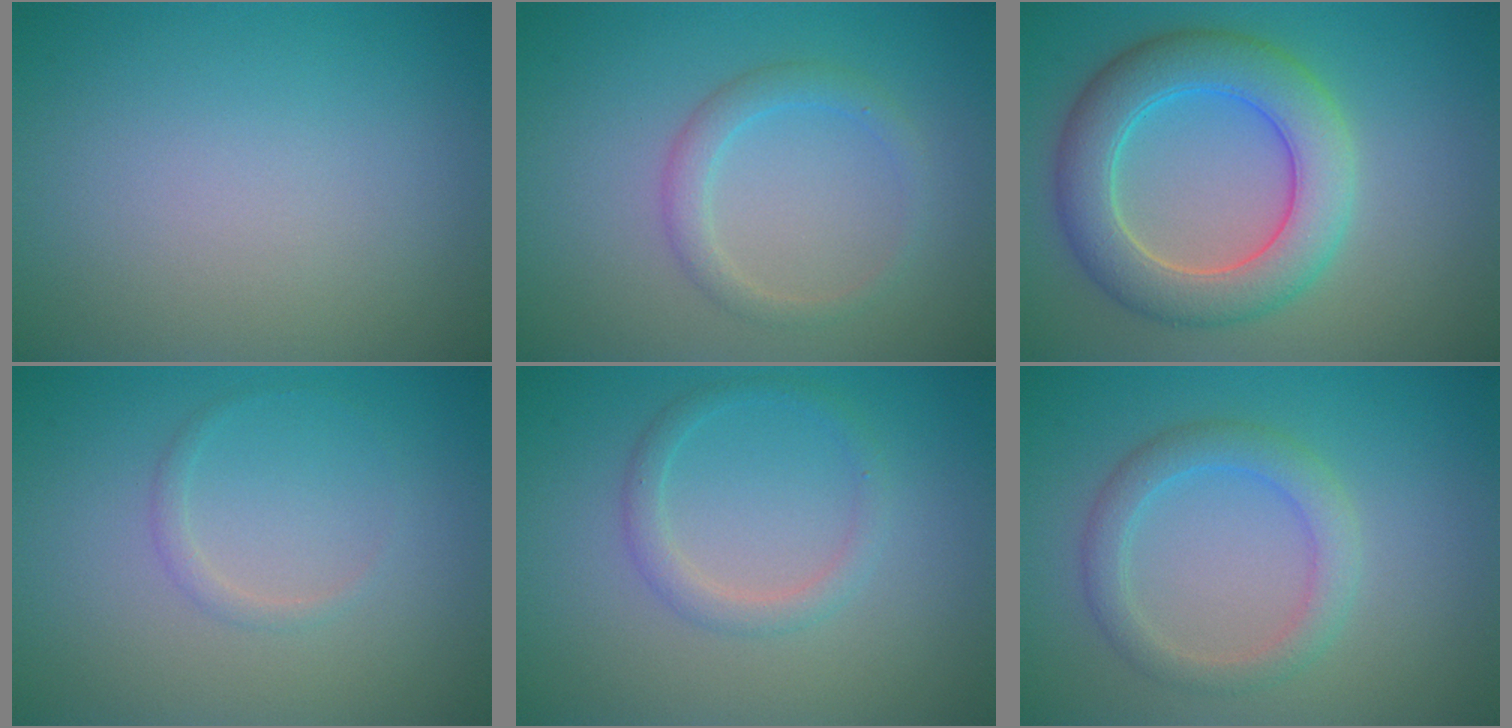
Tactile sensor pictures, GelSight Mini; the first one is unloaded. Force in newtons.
{"total": 2.0, "press": 2.0, "slide": 0.2}
{"total": 7.0, "press": 7.0, "slide": 0.6}
{"total": 1.0, "press": 1.0, "slide": 0.1}
{"total": 1.9, "press": 1.8, "slide": 0.1}
{"total": 2.9, "press": 2.9, "slide": 0.4}